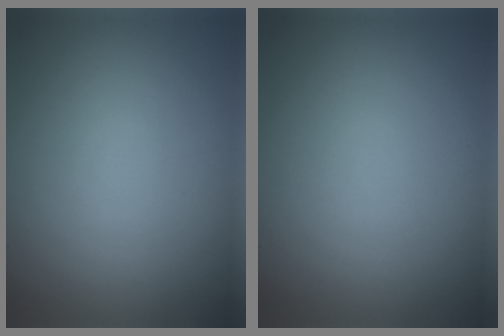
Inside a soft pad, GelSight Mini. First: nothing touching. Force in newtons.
{"total": 0.0}